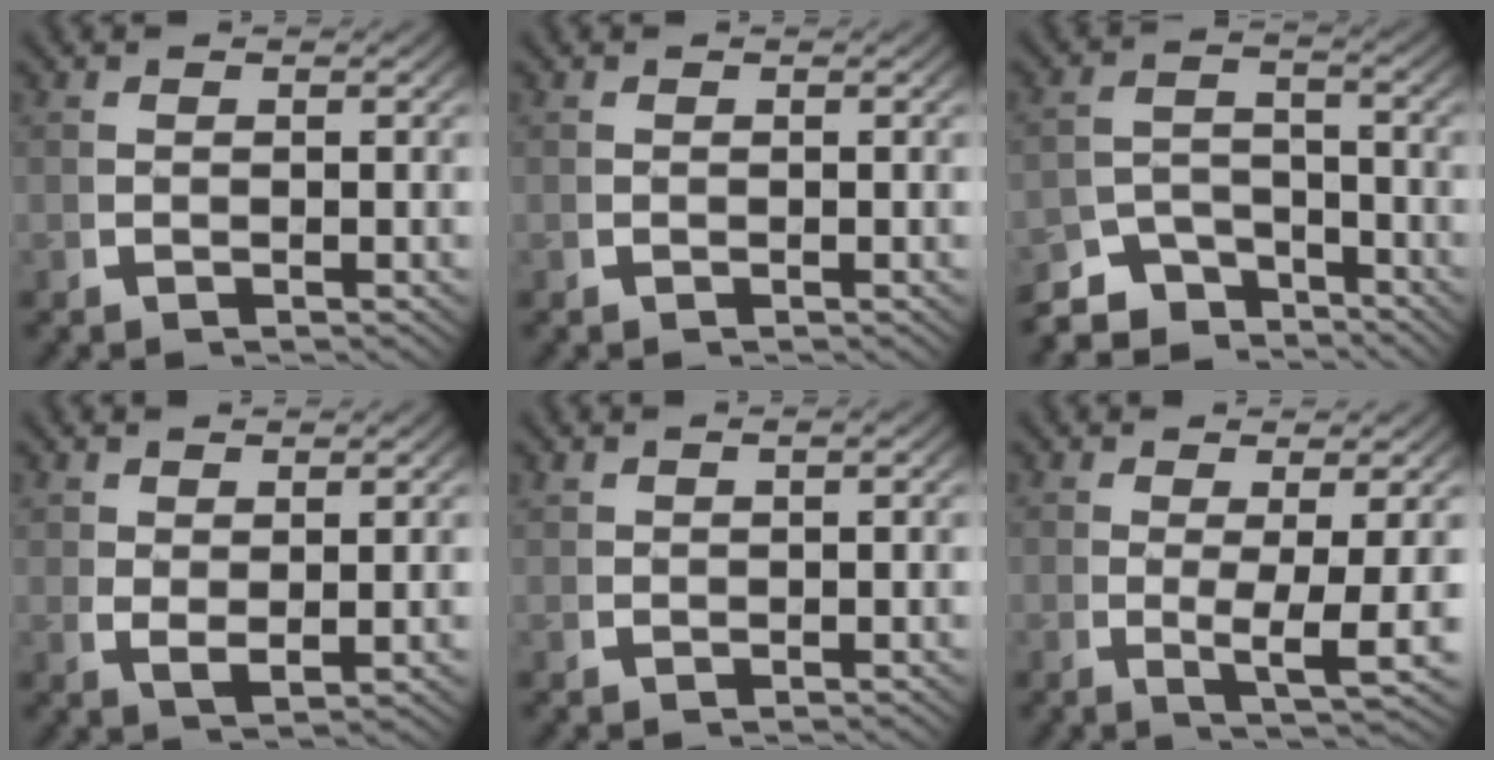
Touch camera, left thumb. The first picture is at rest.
{"total": 0.0}
{"total": 6.3, "force": [-4.5, 3.8, 2.3], "torque": [-0.018, -0.028, -0.075]}
{"total": 2.2, "force": [1.3, 0.8, 1.6], "torque": [-0.035, -0.010, 0.038]}
{"total": 0.9, "force": [0.8, -0.1, 0.2], "torque": [-0.002, 0.004, 0.021]}
{"total": 5.0, "force": [0.4, 1.2, 4.8], "torque": [-0.087, -0.015, 0.016]}